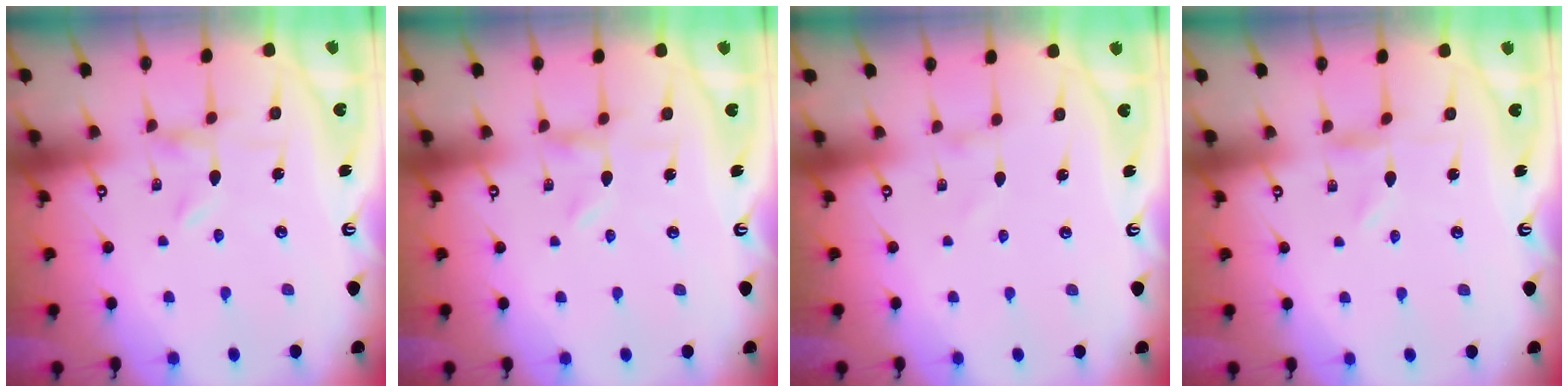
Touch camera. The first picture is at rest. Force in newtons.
{"total": 1.2, "press": 1.1, "slide": 0.2}
{"total": 1.4, "press": 1.4, "slide": 0.0}
{"total": 0.8, "press": 0.8, "slide": 0.2}